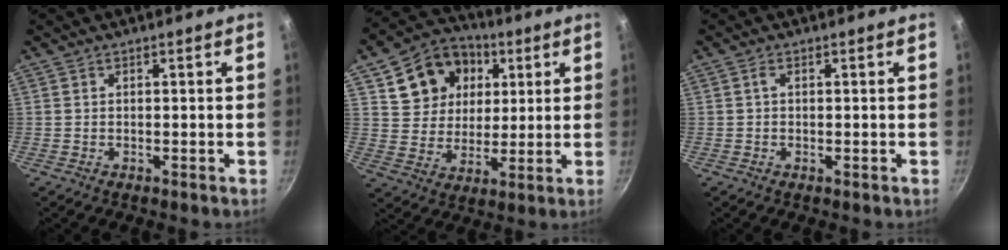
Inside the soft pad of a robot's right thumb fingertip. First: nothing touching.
{"total": 14.7, "force": [5.3, 12.1, 6.6], "torque": [-0.091, 0.004, 0.090]}
{"total": 1.0, "force": [0.2, 0.6, 0.8], "torque": [-0.014, 0.003, 0.001]}